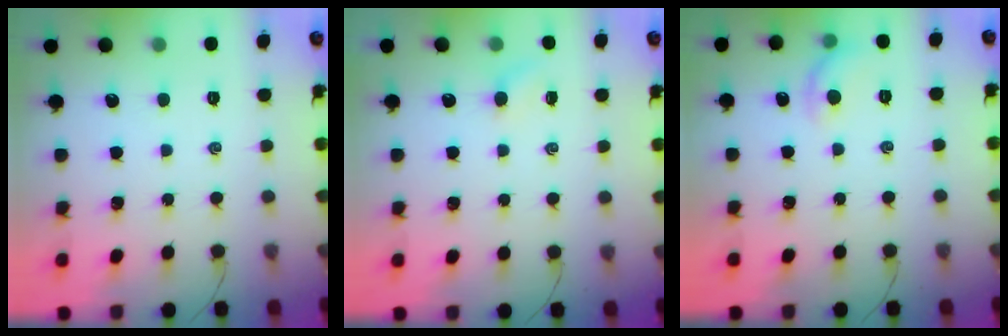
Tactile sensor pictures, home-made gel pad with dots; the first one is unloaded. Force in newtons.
{"total": 2.8, "press": 2.7, "slide": 0.8}
{"total": 6.9, "press": 6.8, "slide": 0.9}